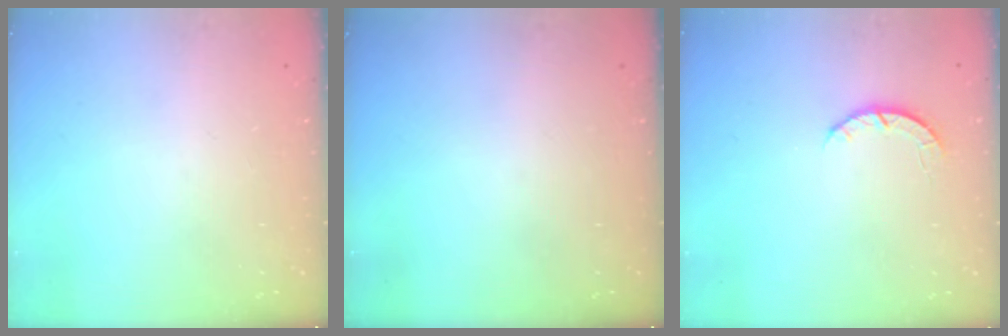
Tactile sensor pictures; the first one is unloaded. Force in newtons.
{"total": 0.0}
{"total": 2.7, "press": 2.6, "slide": 0.4}